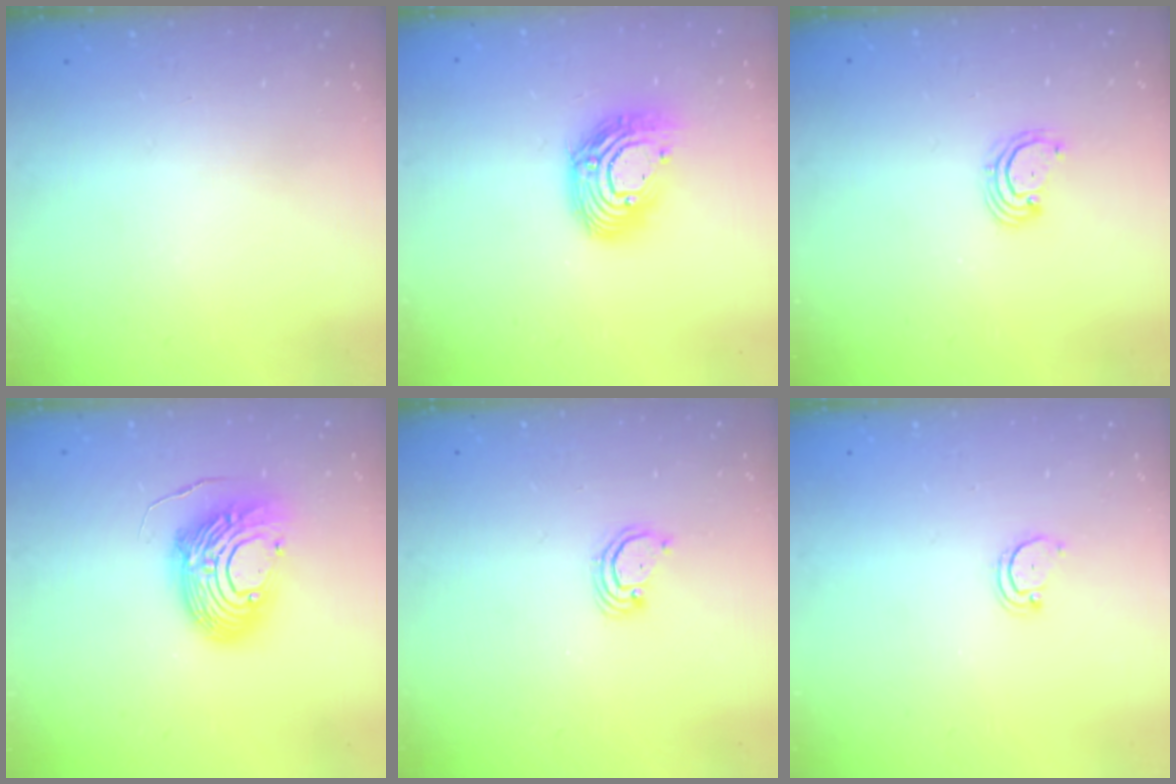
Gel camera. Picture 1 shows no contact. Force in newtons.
{"total": 13.7, "press": 13.7, "slide": 1.2}
{"total": 2.5, "press": 2.5, "slide": 0.3}
{"total": 14.0, "press": 14.0, "slide": 1.1}
{"total": 2.8, "press": 2.8, "slide": 0.3}
{"total": 2.7, "press": 2.7, "slide": 0.3}